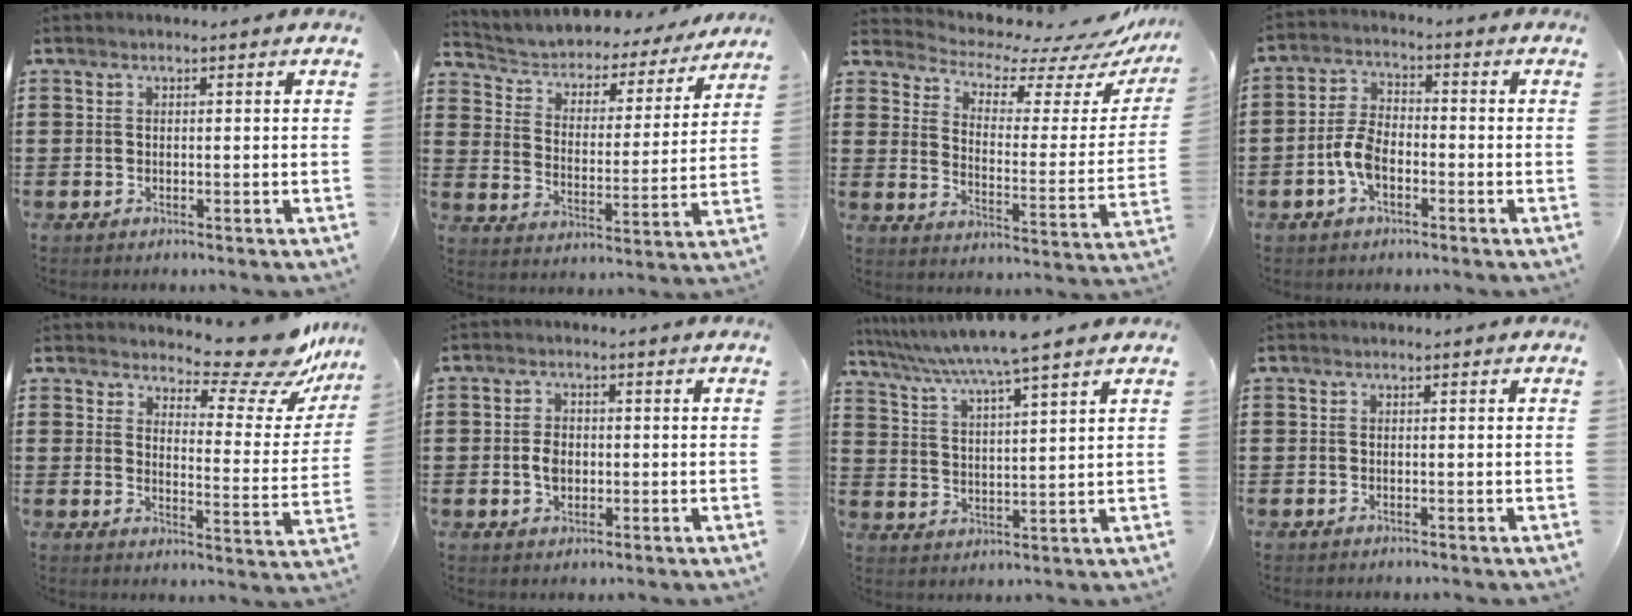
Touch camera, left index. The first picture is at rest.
{"total": 3.0, "force": [2.7, 1.3, 0.2], "torque": [-0.025, -0.023, 0.035]}
{"total": 5.6, "force": [5.1, 1.3, 1.8], "torque": [-0.050, -0.048, 0.079]}
{"total": 5.6, "force": [-2.1, 3.0, 4.3], "torque": [-0.107, 0.000, -0.048]}
{"total": 10.0, "force": [8.7, 2.5, 4.3], "torque": [-0.064, -0.065, 0.147]}
{"total": 3.3, "force": [-0.1, 2.2, 2.4], "torque": [-0.048, 0.006, -0.003]}
{"total": 6.9, "force": [6.0, -1.1, 3.3], "torque": [-0.085, -0.033, 0.100]}
{"total": 0.0}